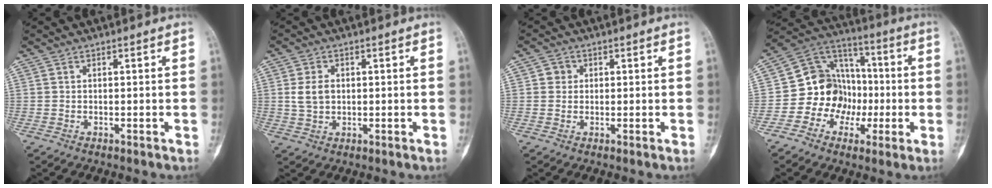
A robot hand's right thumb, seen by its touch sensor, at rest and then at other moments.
{"total": 4.4, "force": [0.5, 3.2, 2.9], "torque": [-0.049, 0.002, 0.014]}
{"total": 2.1, "force": [0.4, 2.0, 0.5], "torque": [0.003, 0.003, 0.002]}
{"total": 13.8, "force": [-2.5, 12.1, 6.2], "torque": [-0.046, 0.054, -0.048]}